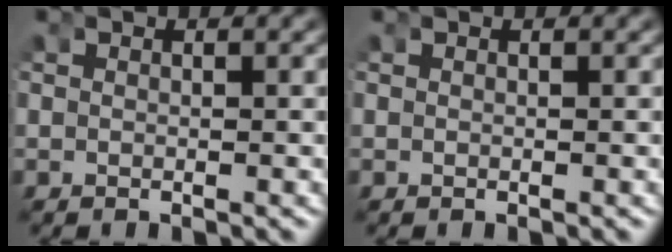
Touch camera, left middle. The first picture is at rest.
{"total": 0.0}